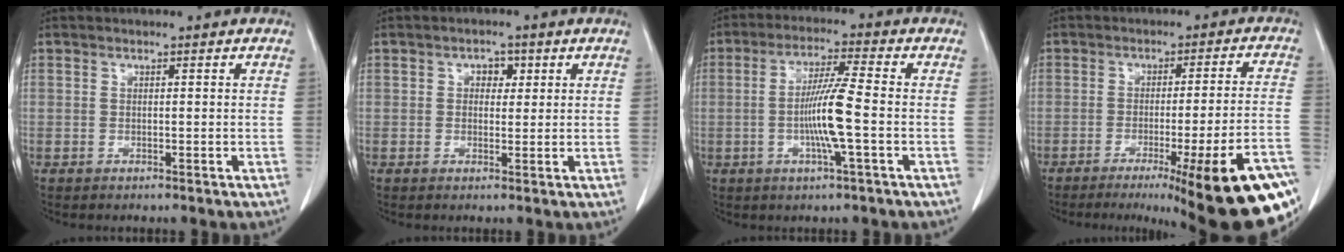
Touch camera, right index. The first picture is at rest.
{"total": 2.4, "force": [0.8, 1.7, 1.5], "torque": [-0.018, 0.007, 0.010]}
{"total": 8.6, "force": [-1.5, -0.4, 8.5], "torque": [-0.164, -0.004, -0.032]}
{"total": 23.0, "force": [-14.0, 1.1, 18.2], "torque": [-0.137, -0.011, -0.189]}